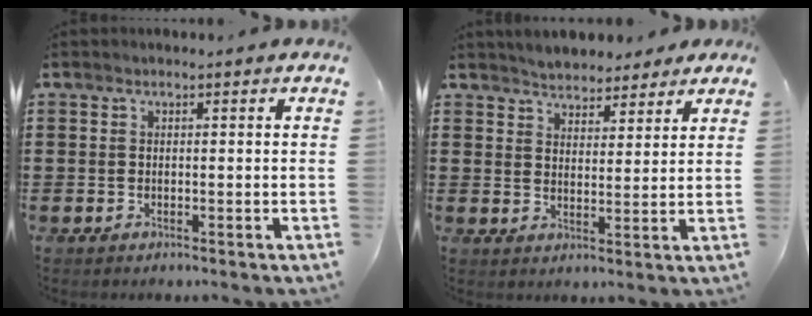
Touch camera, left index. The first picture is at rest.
{"total": 3.9, "force": [3.6, 1.4, -0.2], "torque": [-0.015, -0.006, 0.067]}